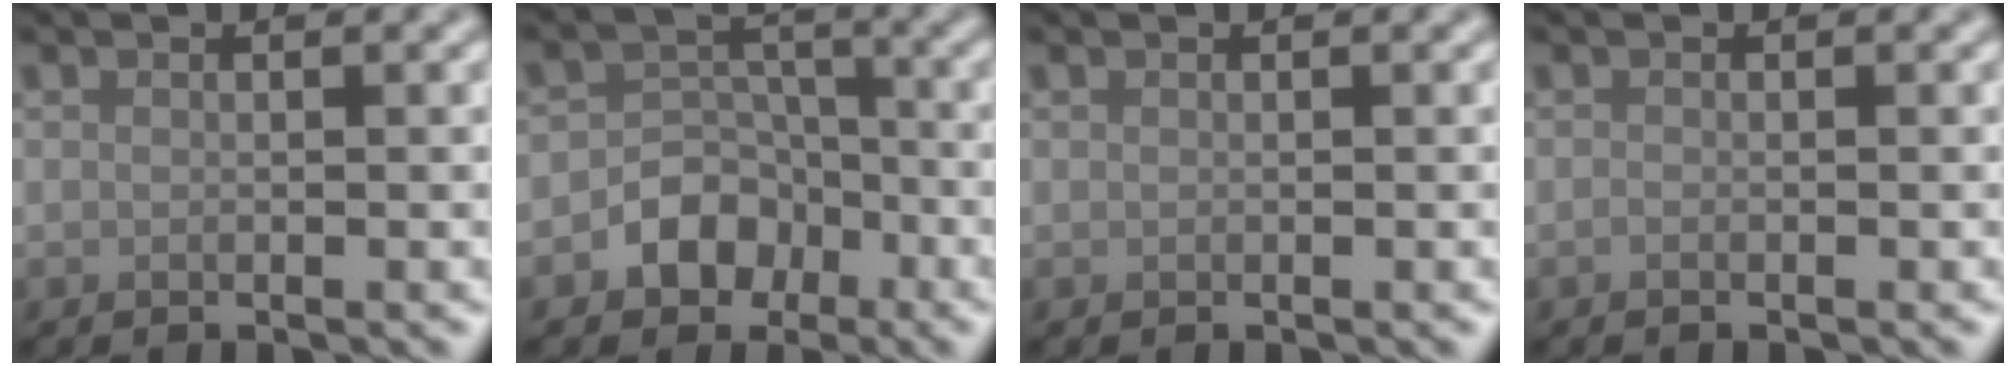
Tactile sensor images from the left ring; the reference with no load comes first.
{"total": 4.3, "force": [-2.1, 3.4, 1.7], "torque": [-0.005, 0.009, -0.043]}
{"total": 0.0}
{"total": 0.0}